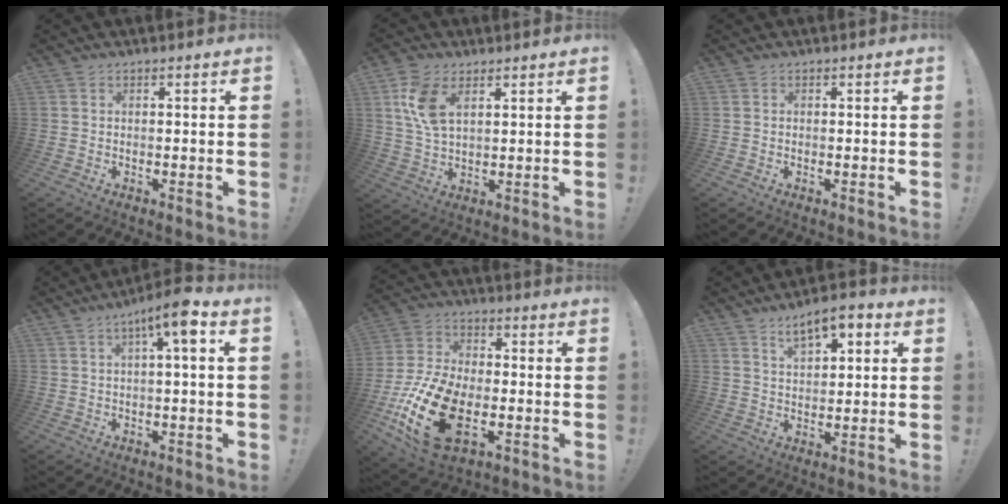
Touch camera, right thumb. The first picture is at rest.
{"total": 9.6, "force": [4.2, 5.3, 6.9], "torque": [-0.142, -0.003, 0.080]}
{"total": 0.0}
{"total": 7.5, "force": [2.2, 0.9, 7.1], "torque": [-0.116, -0.009, 0.030]}
{"total": 20.8, "force": [-7.0, 12.1, 15.5], "torque": [-0.298, 0.037, -0.108]}
{"total": 8.0, "force": [4.5, 3.7, 5.5], "torque": [-0.078, -0.015, 0.076]}